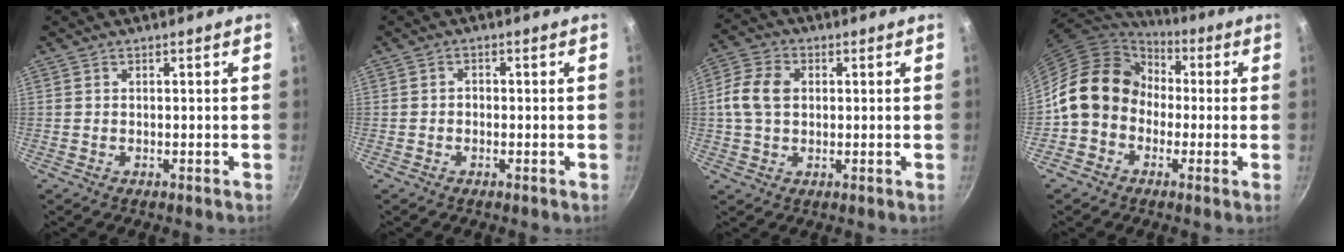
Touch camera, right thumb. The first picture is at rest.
{"total": 1.4, "force": [-0.4, 1.1, 0.7], "torque": [-0.011, 0.007, -0.008]}
{"total": 8.1, "force": [0.9, 5.9, 5.4], "torque": [-0.097, 0.014, 0.007]}
{"total": 15.0, "force": [-0.2, 12.8, 7.8], "torque": [-0.089, 0.039, -0.018]}